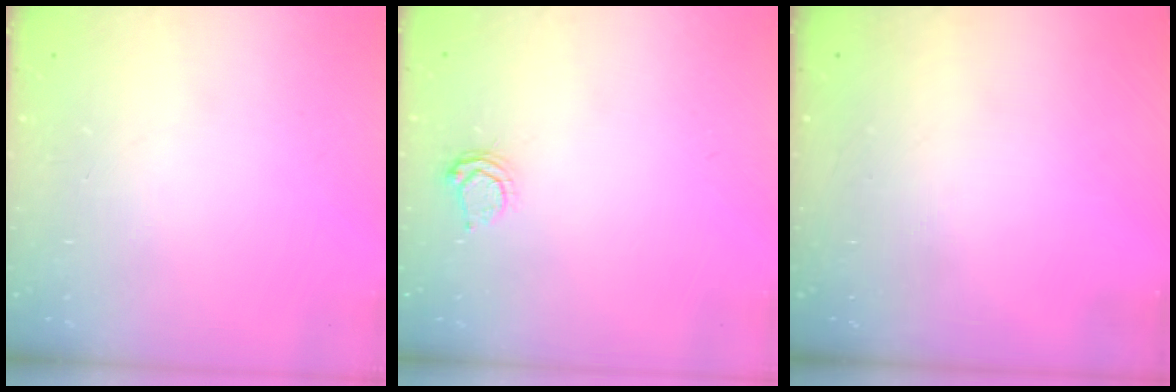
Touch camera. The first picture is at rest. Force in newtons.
{"total": 3.1, "press": 3.0, "slide": 0.5}
{"total": 0.0}